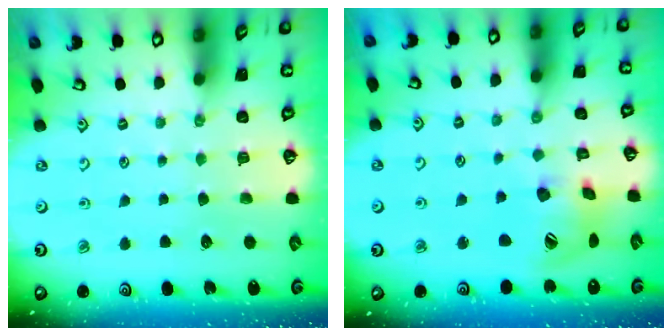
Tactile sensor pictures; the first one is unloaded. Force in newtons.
{"total": 16.4, "press": 16.2, "slide": 2.2}